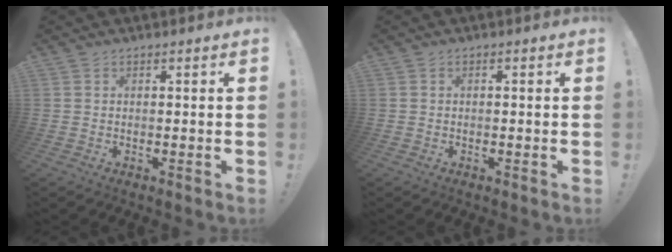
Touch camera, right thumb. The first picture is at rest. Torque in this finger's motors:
{"motor_torque": [-0.09, -0.09, 0.10, -0.12, 0.03]}